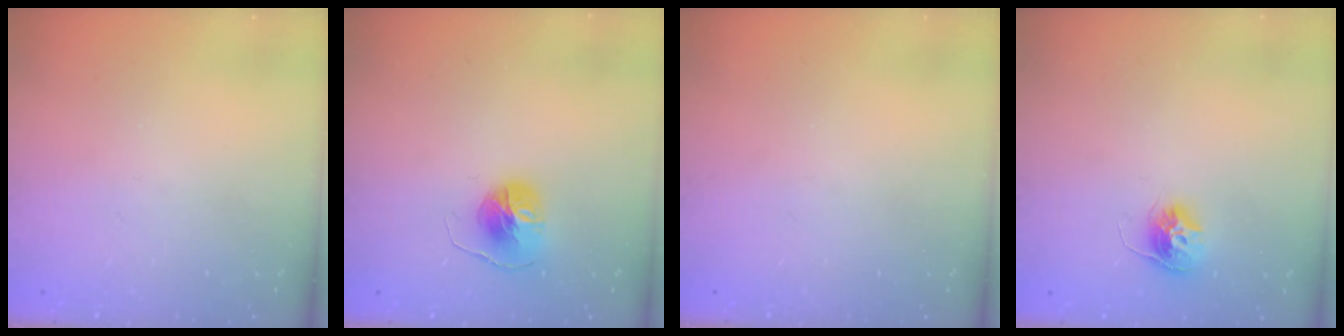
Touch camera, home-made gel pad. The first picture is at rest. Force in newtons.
{"total": 7.7, "press": 7.6, "slide": 0.6}
{"total": 0.0}
{"total": 10.2, "press": 10.1, "slide": 0.7}